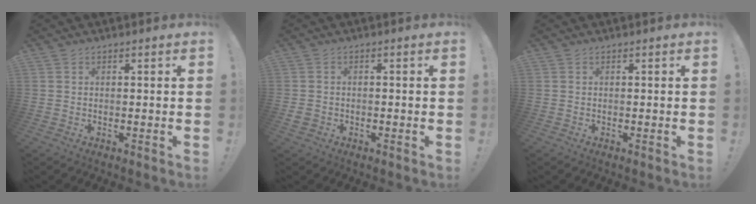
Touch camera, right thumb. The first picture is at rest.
{"total": 2.0, "force": [-0.9, 1.6, 0.8], "torque": [-0.019, 0.006, -0.015]}
{"total": 0.0}